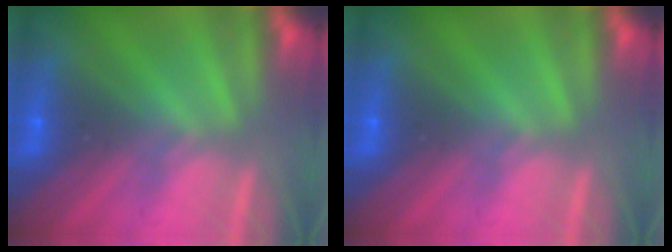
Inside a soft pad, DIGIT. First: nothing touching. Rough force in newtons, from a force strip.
{"total": 0.0}